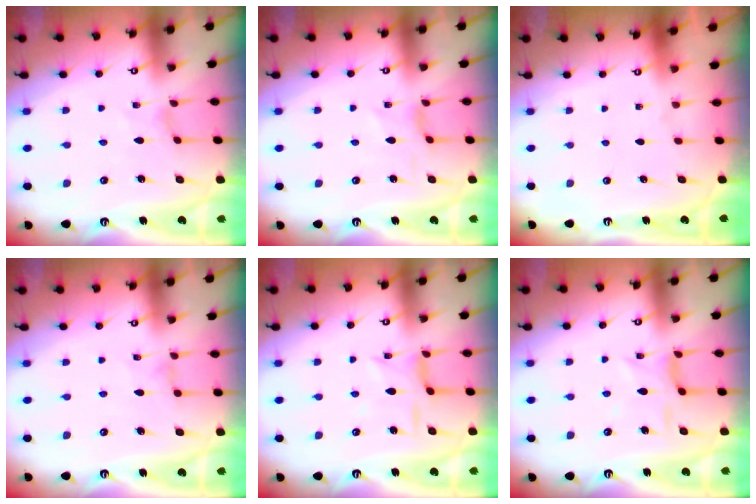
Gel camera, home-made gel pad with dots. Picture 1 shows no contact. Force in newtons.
{"total": 2.2, "press": 2.2, "slide": 0.2}
{"total": 0.0}
{"total": 0.0}
{"total": 4.2, "press": 4.2, "slide": 0.2}
{"total": 5.3, "press": 5.3, "slide": 0.4}